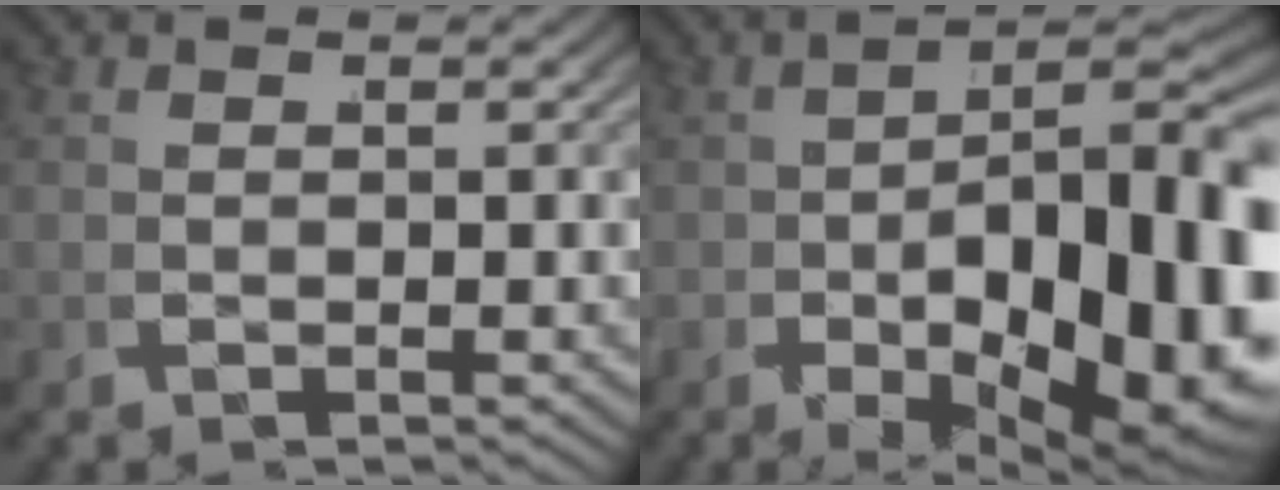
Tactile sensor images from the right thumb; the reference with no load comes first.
{"total": 16.0, "force": [-4.8, 9.0, 12.3], "torque": [-0.188, -0.045, -0.042]}